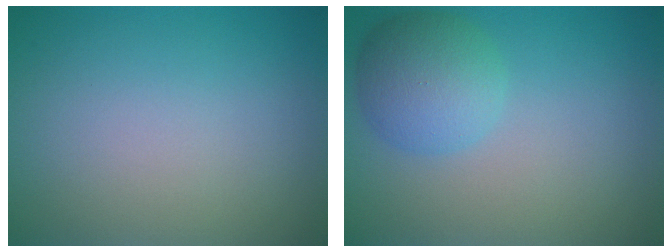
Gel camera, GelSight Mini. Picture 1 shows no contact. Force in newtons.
{"total": 4.3, "press": 4.3, "slide": 0.2}